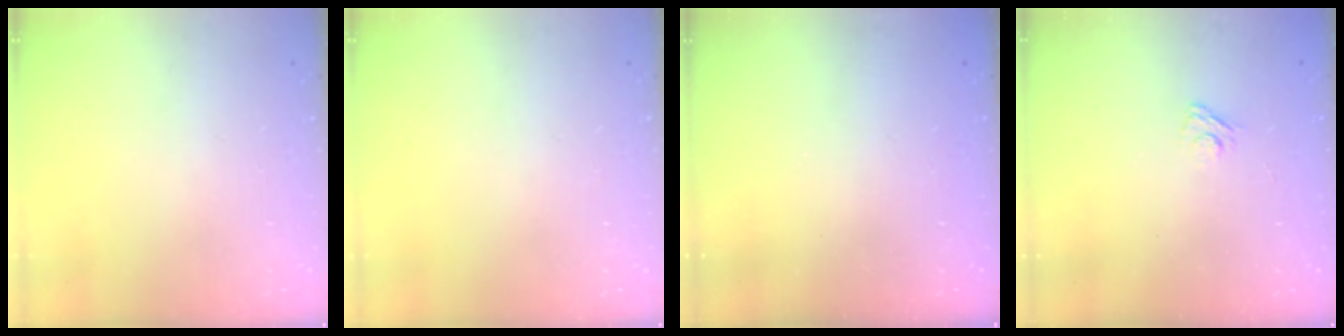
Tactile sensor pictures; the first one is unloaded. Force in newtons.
{"total": 0.0}
{"total": 2.5, "press": 2.4, "slide": 0.8}
{"total": 3.0, "press": 2.7, "slide": 1.4}